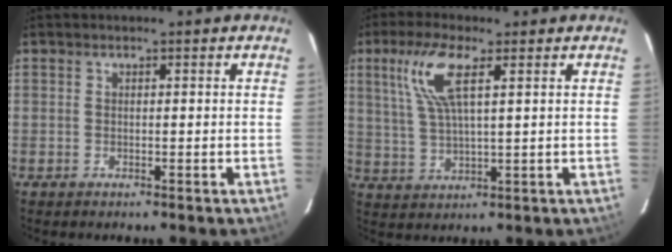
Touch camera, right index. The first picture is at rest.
{"total": 9.1, "force": [3.8, 2.3, 7.9], "torque": [-0.167, 0.011, 0.081]}